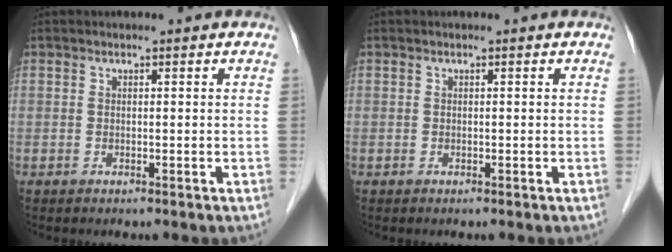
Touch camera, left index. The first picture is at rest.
{"total": 0.0}